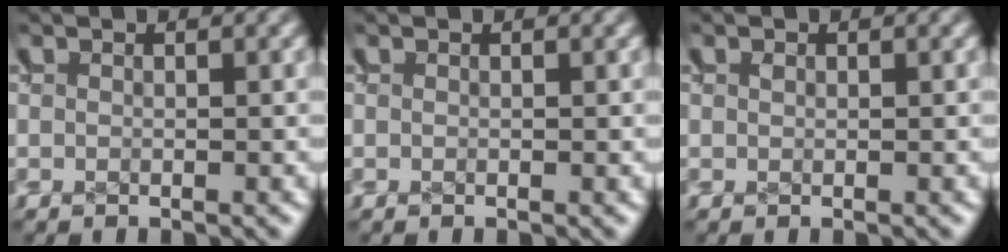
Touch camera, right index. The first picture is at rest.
{"total": 0.0}
{"total": 0.0}